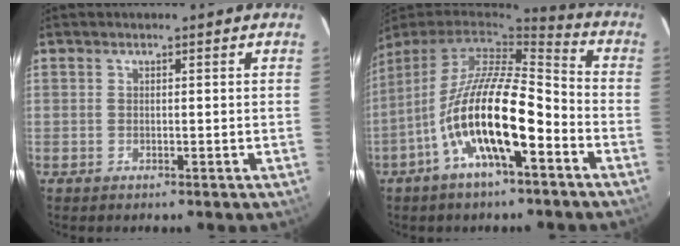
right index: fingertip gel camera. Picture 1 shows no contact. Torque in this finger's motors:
{"motor_torque": [1.29, -0.85, 1.05, 0.21]}